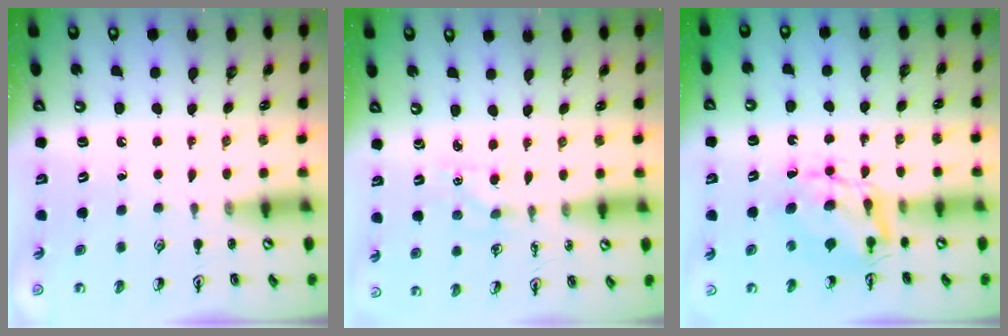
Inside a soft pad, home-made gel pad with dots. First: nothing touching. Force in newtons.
{"total": 2.1, "press": 2.1, "slide": 0.3}
{"total": 6.5, "press": 6.5, "slide": 0.3}